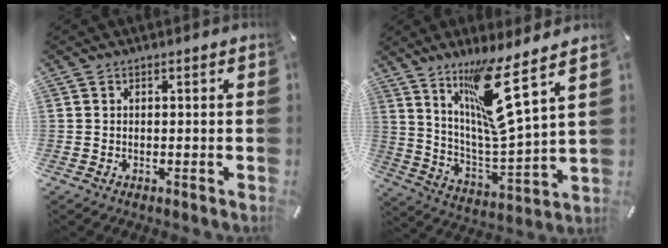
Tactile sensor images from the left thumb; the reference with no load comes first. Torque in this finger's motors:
{"motor_torque": [2.81, 2.22, 1.43, -1.34, 0.64]}